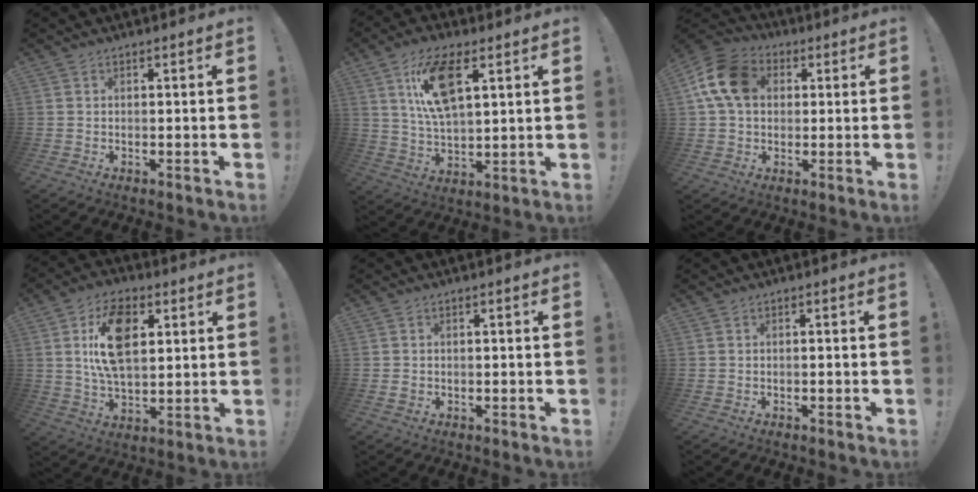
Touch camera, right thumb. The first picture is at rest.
{"total": 14.4, "force": [6.2, 6.7, 11.1], "torque": [-0.209, -0.005, 0.109]}
{"total": 14.5, "force": [3.4, 11.1, 8.8], "torque": [-0.148, 0.007, 0.070]}
{"total": 16.6, "force": [4.6, 10.0, 12.5], "torque": [-0.201, 0.001, 0.082]}
{"total": 1.1, "force": [-0.3, 1.0, 0.4], "torque": [-0.005, 0.004, -0.006]}
{"total": 0.7, "force": [-0.6, 0.1, 0.2], "torque": [-0.002, 0.001, -0.011]}